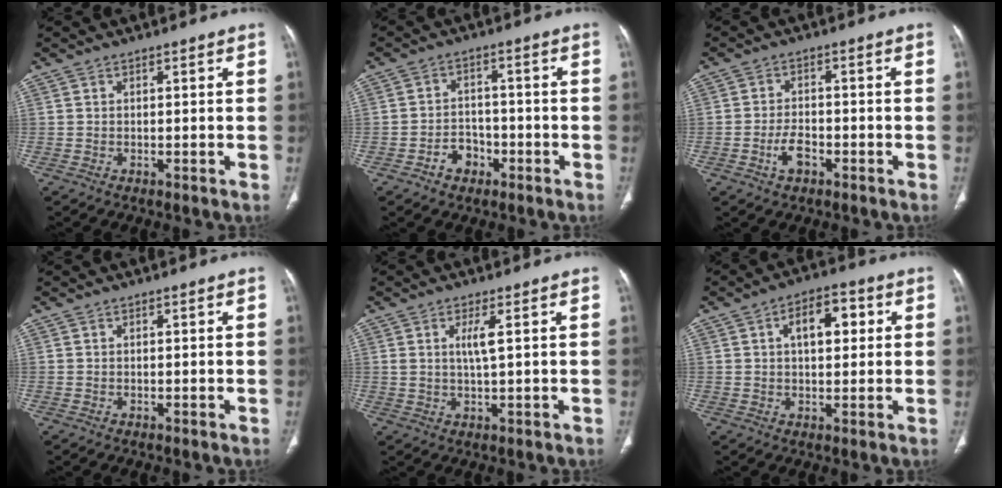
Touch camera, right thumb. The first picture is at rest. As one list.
[{"total": 5.0, "force": [-2.5, 3.8, 2.0], "torque": [-0.010, 0.029, -0.041]}, {"total": 4.1, "force": [-1.9, 2.4, 2.7], "torque": [-0.045, 0.017, -0.036]}, {"total": 0.0}, {"total": 3.3, "force": [1.0, 0.4, 3.2], "torque": [-0.069, -0.009, 0.022]}, {"total": 8.1, "force": [2.1, 4.5, 6.5], "torque": [-0.075, 0.012, 0.028]}]